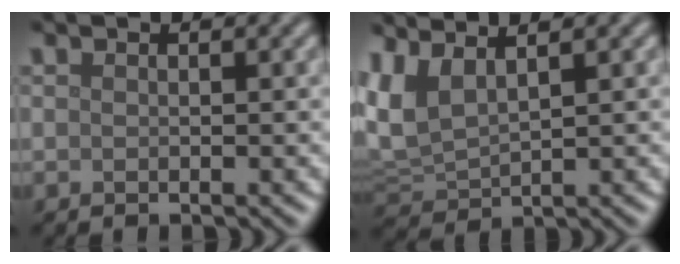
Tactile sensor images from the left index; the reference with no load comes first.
{"total": 3.9, "force": [2.2, 1.6, 2.8], "torque": [-0.075, 0.008, 0.051]}